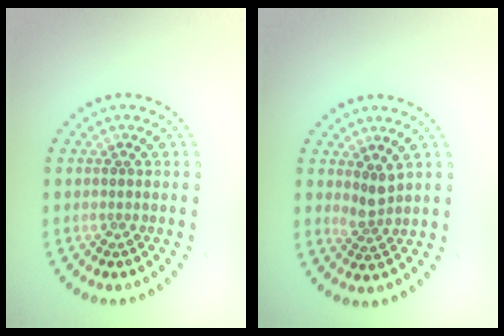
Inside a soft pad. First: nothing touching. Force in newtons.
{"total": 1.9, "press": 1.4, "slide": 1.2}